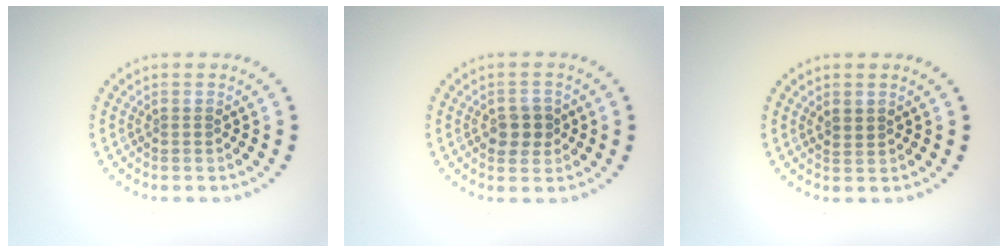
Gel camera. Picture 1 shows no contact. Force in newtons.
{"total": 2.4, "press": 2.4, "slide": 0.4}
{"total": 1.1, "press": 0.9, "slide": 0.6}